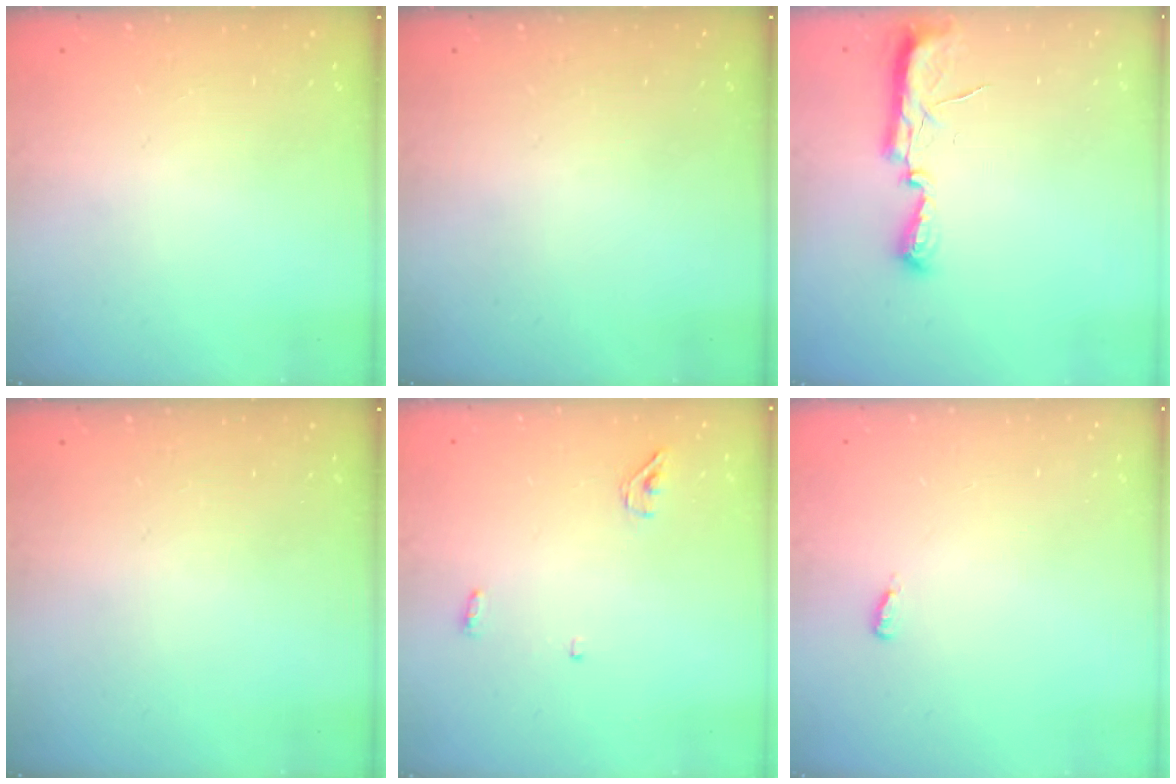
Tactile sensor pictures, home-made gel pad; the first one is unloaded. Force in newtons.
{"total": 0.0}
{"total": 8.8, "press": 8.2, "slide": 3.2}
{"total": 0.0}
{"total": 3.7, "press": 3.6, "slide": 0.9}
{"total": 4.4, "press": 2.2, "slide": 3.9}